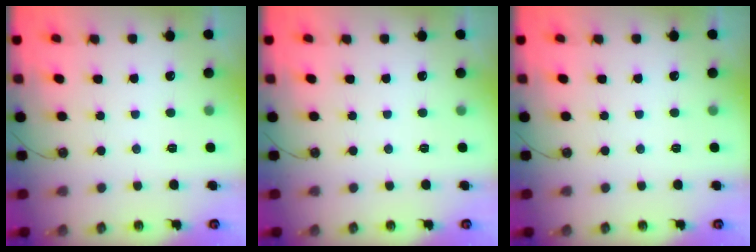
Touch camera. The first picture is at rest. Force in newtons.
{"total": 0.0}
{"total": 0.0}